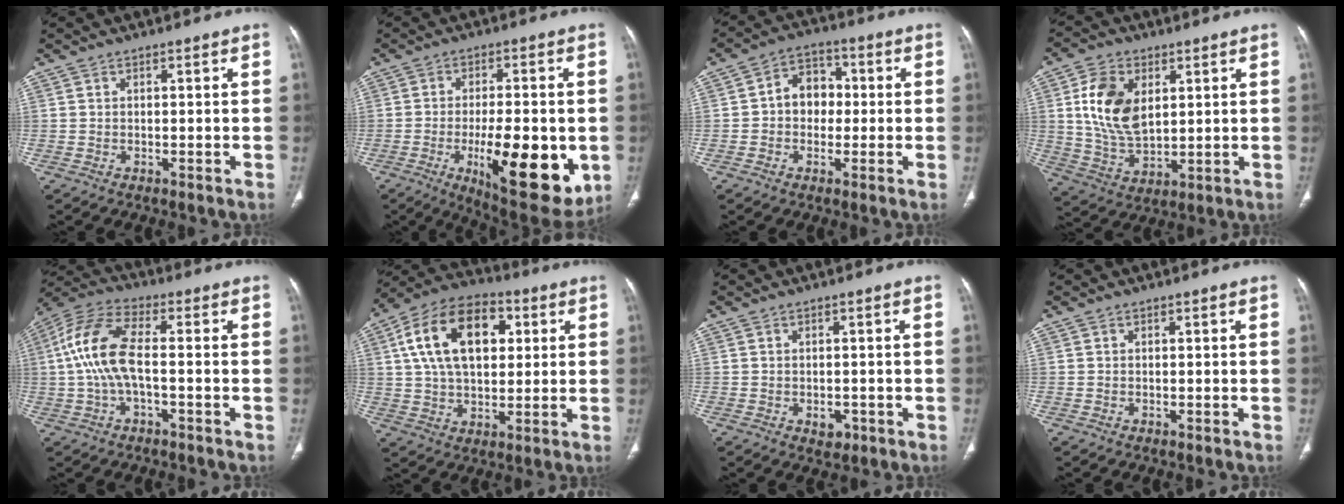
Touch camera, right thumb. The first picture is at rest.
{"total": 20.0, "force": [-5.0, 7.3, 18.0], "torque": [-0.233, -0.016, -0.054]}
{"total": 7.4, "force": [0.0, 5.9, 4.4], "torque": [-0.037, 0.020, -0.011]}
{"total": 12.7, "force": [3.3, 7.9, 9.4], "torque": [-0.163, -0.017, 0.070]}
{"total": 11.6, "force": [-0.6, 4.9, 10.4], "torque": [-0.238, 0.034, -0.016]}
{"total": 18.8, "force": [4.9, 11.4, 14.1], "torque": [-0.224, 0.009, 0.078]}
{"total": 2.4, "force": [-0.9, 1.8, 1.4], "torque": [-0.010, 0.002, -0.006]}
{"total": 0.0}